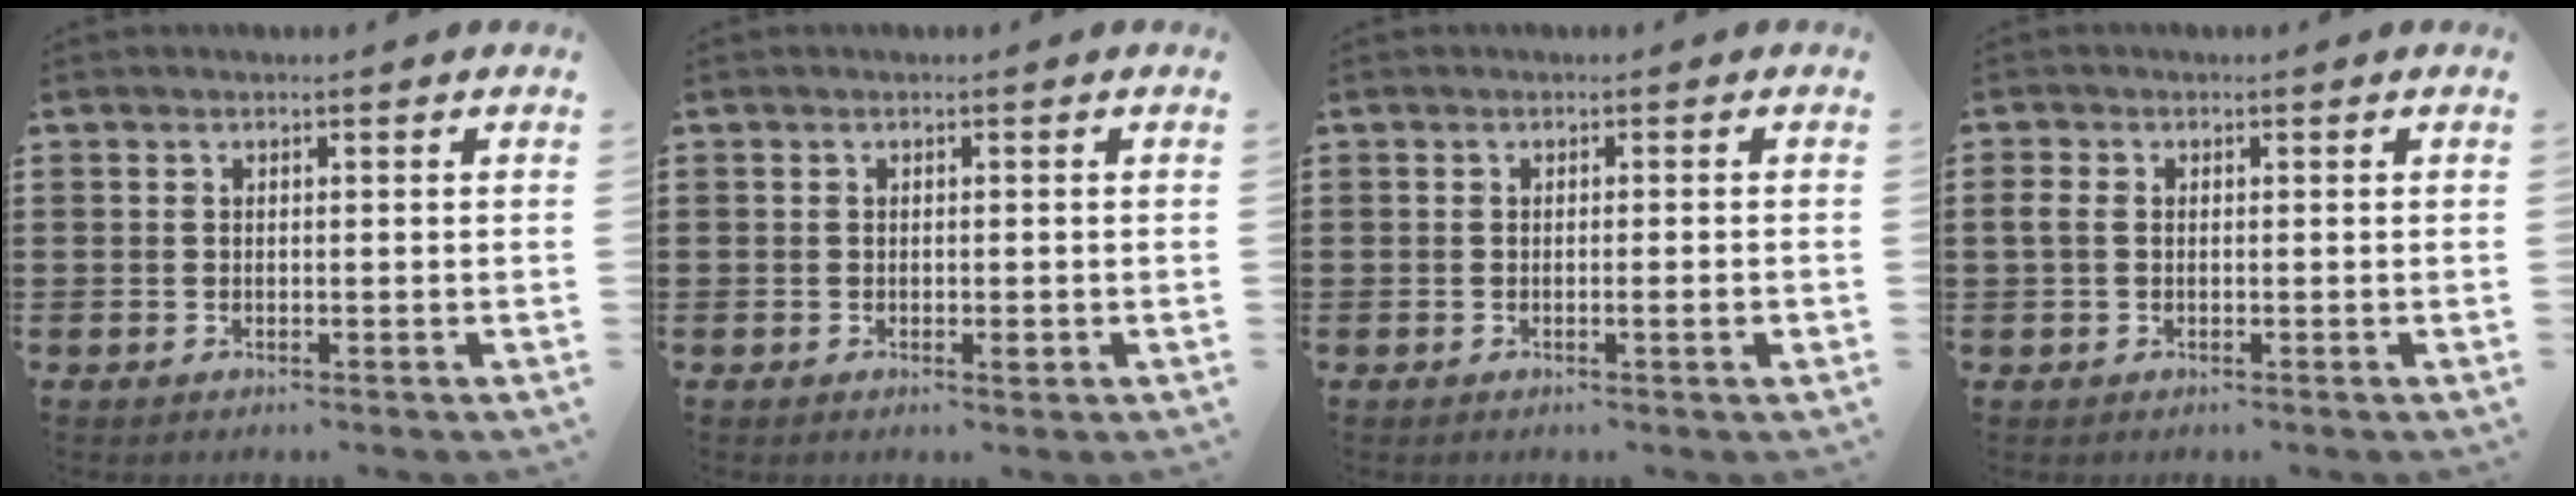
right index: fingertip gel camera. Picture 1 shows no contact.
{"total": 1.1, "force": [-0.3, 0.3, 0.9], "torque": [-0.017, -0.004, -0.005]}
{"total": 1.3, "force": [-0.4, -0.1, 1.3], "torque": [-0.019, -0.003, -0.007]}
{"total": 1.8, "force": [0.1, 1.4, 1.2], "torque": [-0.035, 0.004, -0.002]}